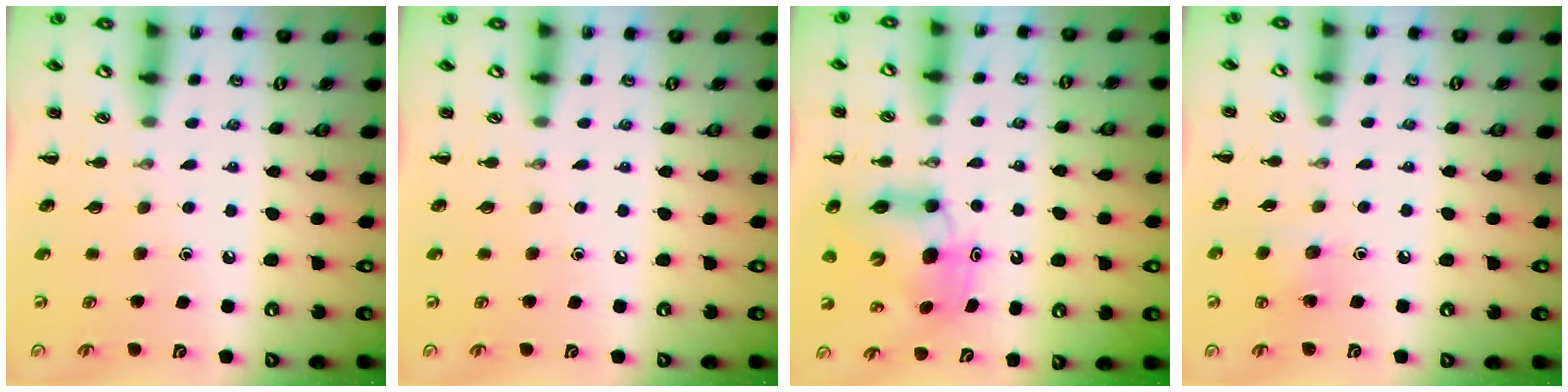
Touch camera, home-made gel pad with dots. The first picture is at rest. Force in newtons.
{"total": 0.0}
{"total": 8.3, "press": 8.1, "slide": 1.6}
{"total": 4.3, "press": 4.1, "slide": 1.2}